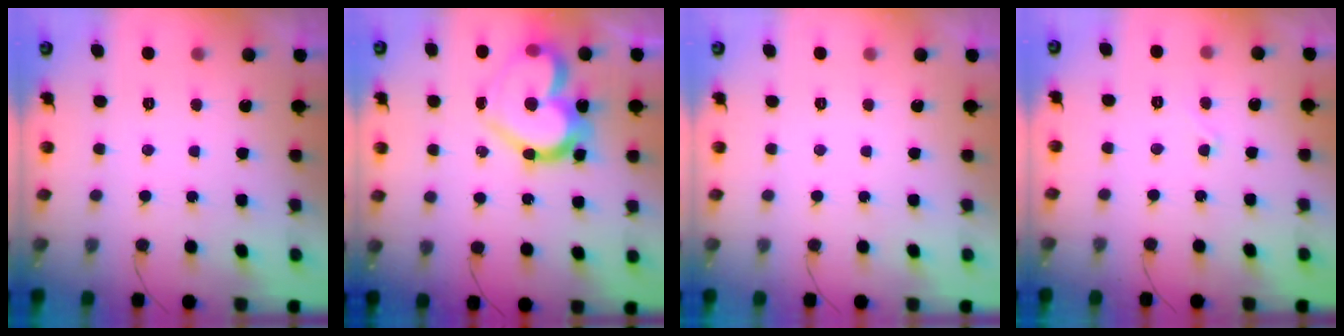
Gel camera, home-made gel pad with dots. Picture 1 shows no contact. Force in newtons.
{"total": 19.6, "press": 19.6, "slide": 1.6}
{"total": 0.0}
{"total": 2.8, "press": 2.8, "slide": 0.2}